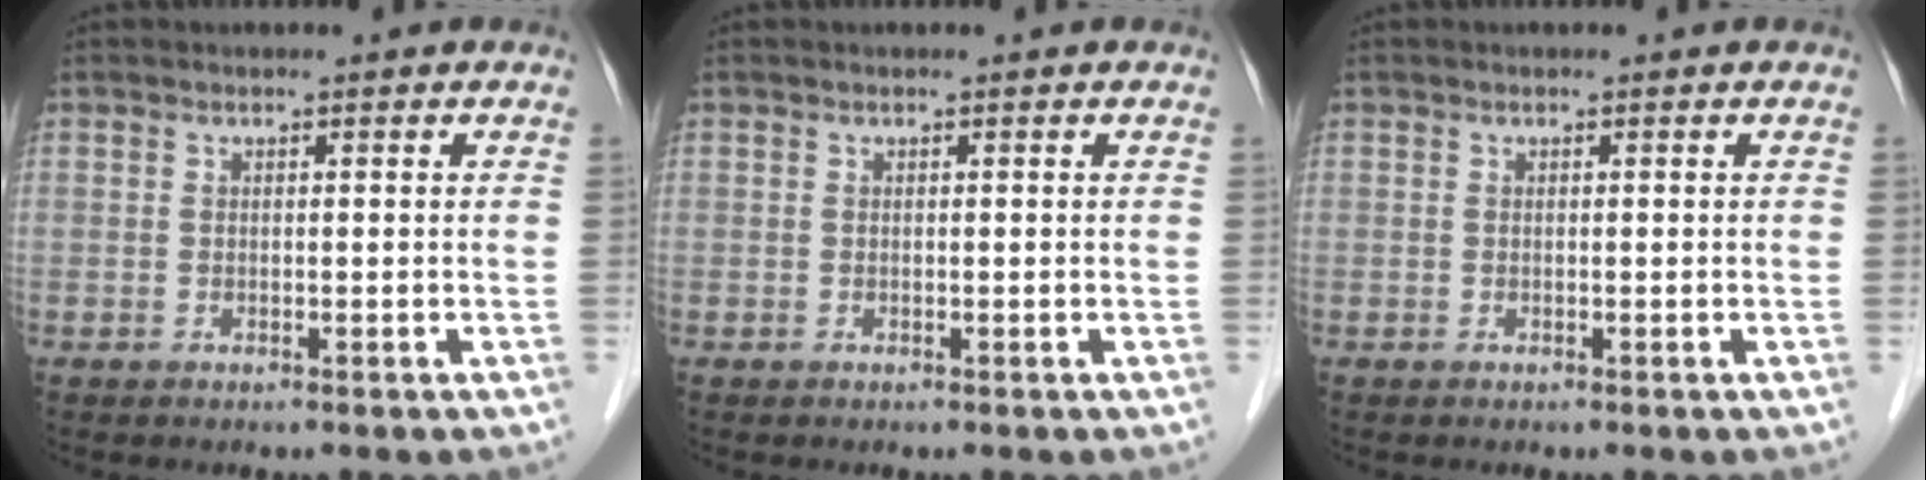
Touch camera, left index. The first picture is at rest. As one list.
[{"total": 0.0}, {"total": 0.0}]